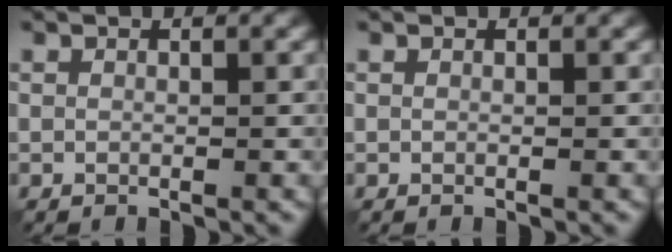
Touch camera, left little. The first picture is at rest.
{"total": 0.0}